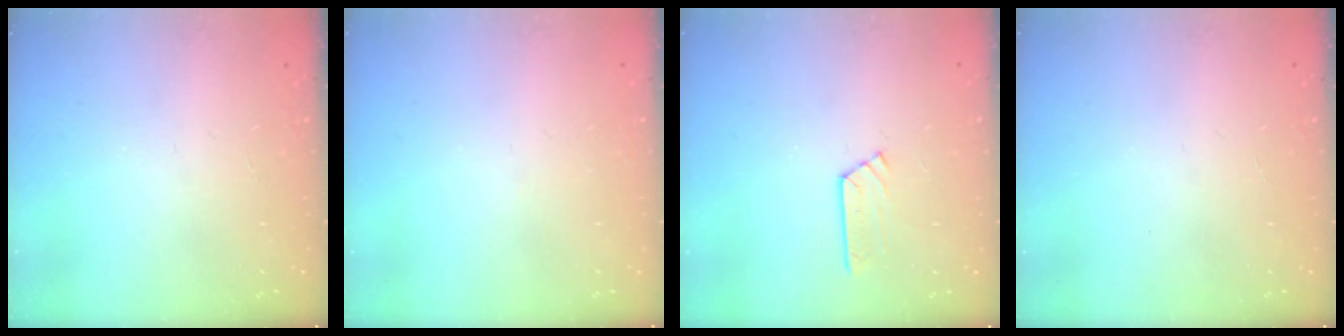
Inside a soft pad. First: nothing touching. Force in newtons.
{"total": 2.7, "press": 2.6, "slide": 0.5}
{"total": 4.1, "press": 4.1, "slide": 0.4}
{"total": 0.0}